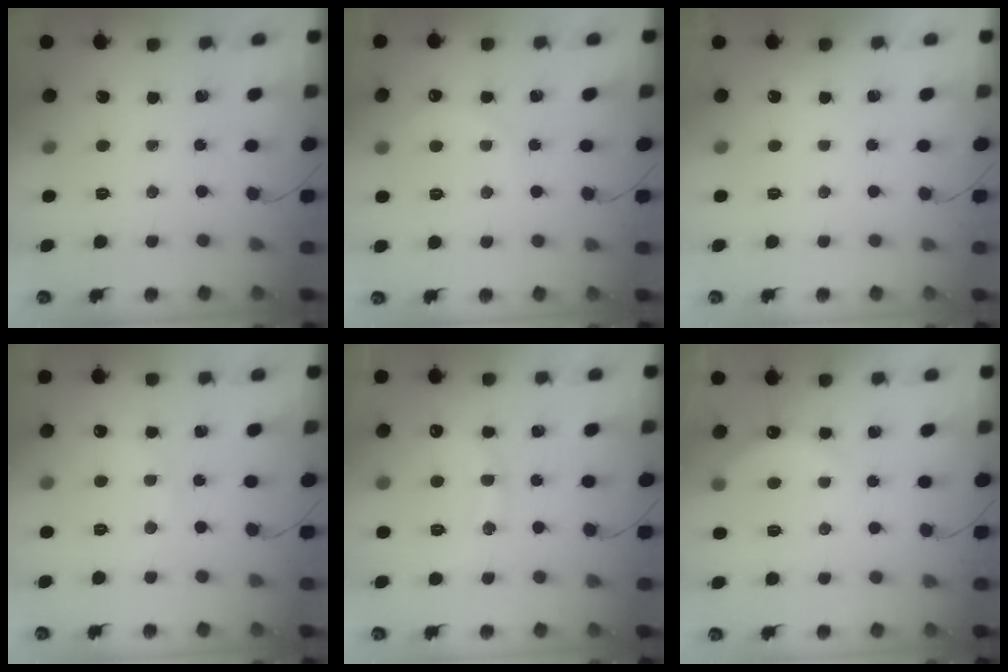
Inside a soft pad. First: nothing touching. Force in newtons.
{"total": 5.8, "press": 5.7, "slide": 1.2}
{"total": 3.0, "press": 3.0, "slide": 0.1}
{"total": 4.5, "press": 4.3, "slide": 1.3}
{"total": 12.6, "press": 12.6, "slide": 0.9}
{"total": 5.2, "press": 5.0, "slide": 1.4}